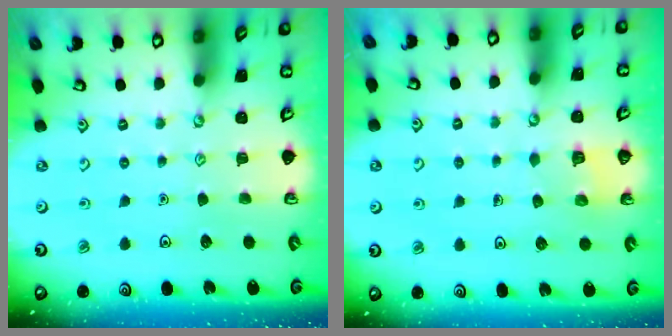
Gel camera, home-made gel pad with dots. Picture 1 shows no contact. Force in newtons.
{"total": 3.2, "press": 3.2, "slide": 0.2}